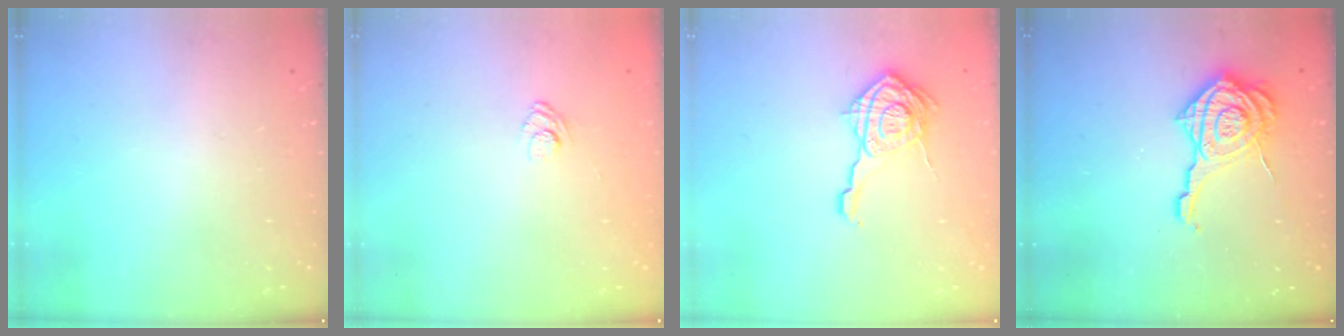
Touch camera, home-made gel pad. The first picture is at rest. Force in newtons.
{"total": 3.8, "press": 3.5, "slide": 1.4}
{"total": 15.4, "press": 15.4, "slide": 0.7}
{"total": 13.9, "press": 13.8, "slide": 1.7}